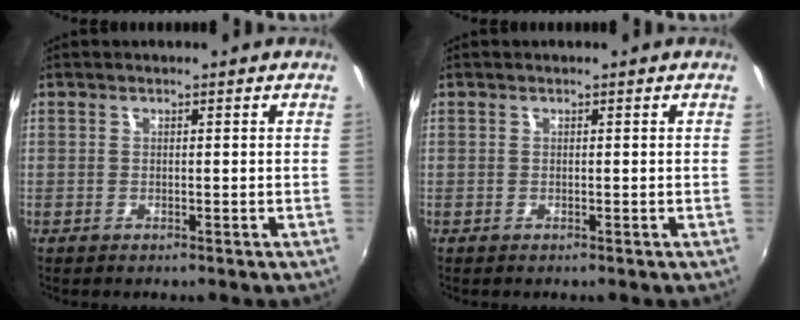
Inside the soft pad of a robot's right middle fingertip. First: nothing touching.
{"total": 0.0}